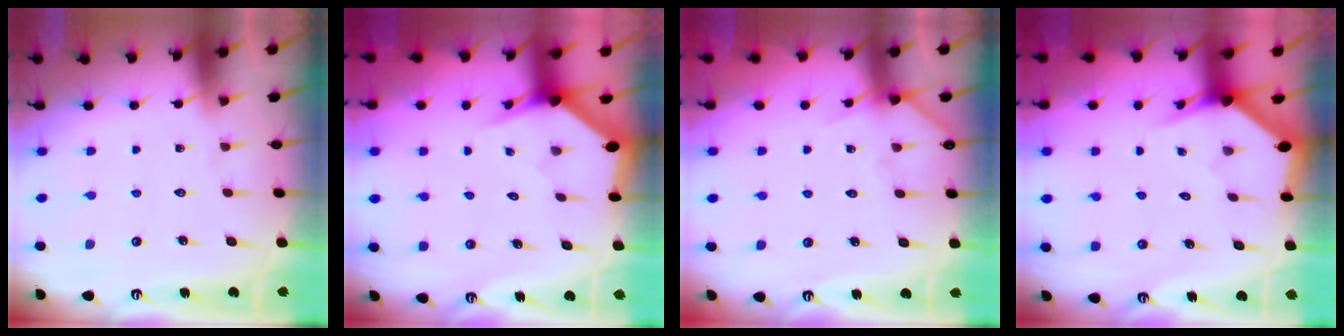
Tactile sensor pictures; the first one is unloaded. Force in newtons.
{"total": 3.0, "press": 3.0, "slide": 0.1}
{"total": 5.3, "press": 5.2, "slide": 0.4}
{"total": 3.0, "press": 3.0, "slide": 0.1}